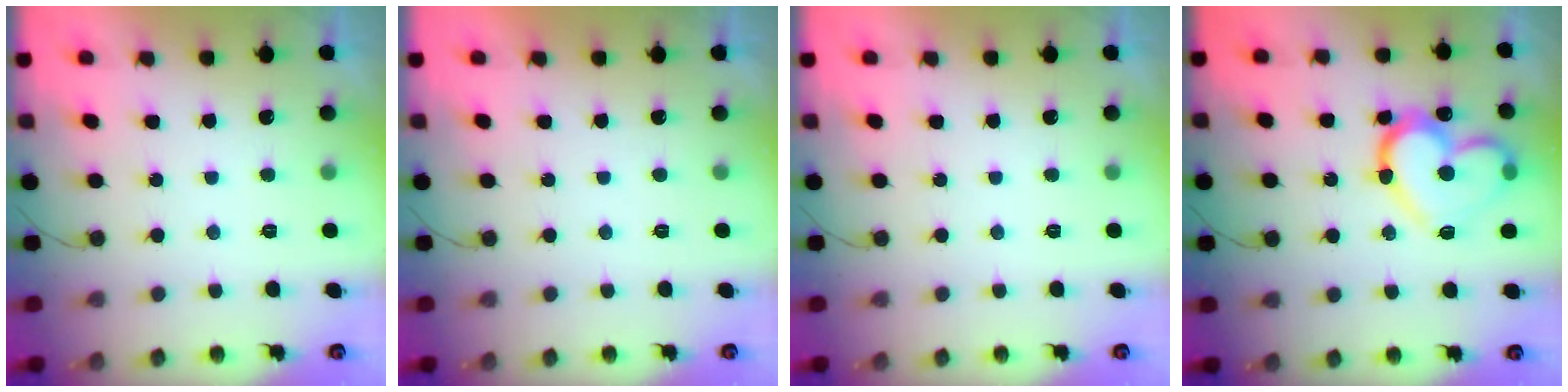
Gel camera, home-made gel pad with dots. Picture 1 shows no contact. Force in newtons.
{"total": 1.6, "press": 1.6, "slide": 0.0}
{"total": 0.0}
{"total": 18.6, "press": 18.6, "slide": 1.5}